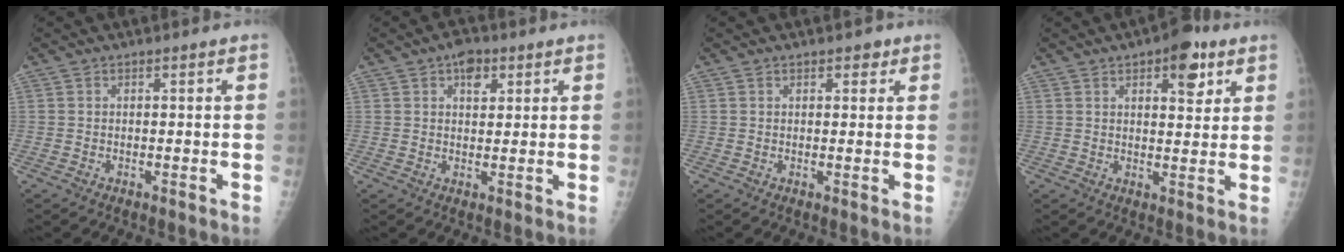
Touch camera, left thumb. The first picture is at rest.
{"total": 4.4, "force": [2.2, 2.7, 2.7], "torque": [-0.022, -0.005, 0.029]}
{"total": 1.9, "force": [1.2, 1.1, 0.9], "torque": [0.004, -0.004, 0.012]}
{"total": 7.8, "force": [4.1, 3.5, 5.7], "torque": [-0.052, -0.015, 0.051]}